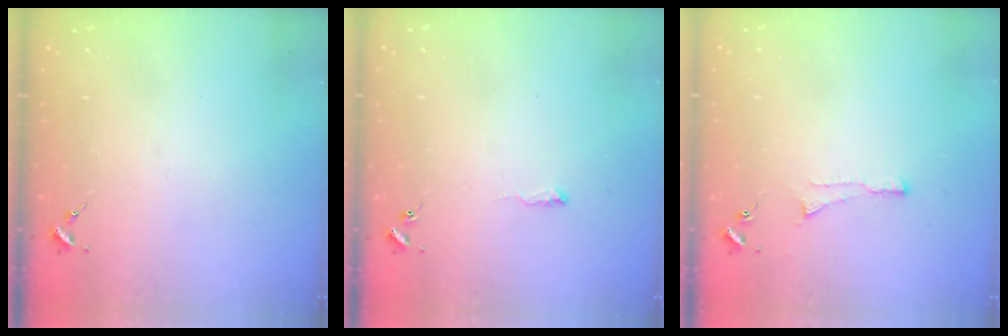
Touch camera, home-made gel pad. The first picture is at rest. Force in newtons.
{"total": 4.1, "press": 4.1, "slide": 0.5}
{"total": 5.2, "press": 5.2, "slide": 0.5}